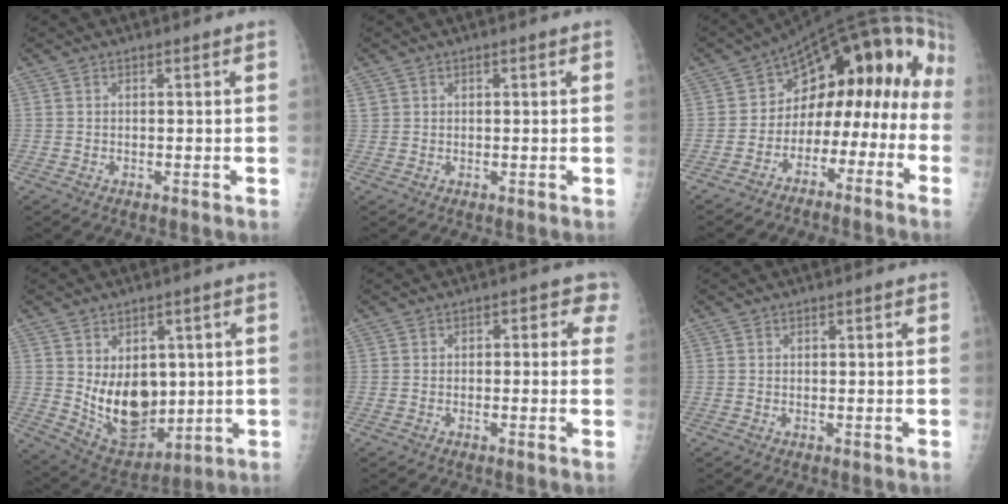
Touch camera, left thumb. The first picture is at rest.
{"total": 1.1, "force": [0.5, 1.0, 0.1], "torque": [0.010, -0.002, 0.007]}
{"total": 17.3, "force": [-6.0, 10.7, 12.2], "torque": [-0.136, 0.113, -0.097]}
{"total": 14.1, "force": [0.7, 9.6, 10.4], "torque": [-0.113, -0.025, 0.040]}
{"total": 2.5, "force": [0.4, 2.0, 1.3], "torque": [0.020, 0.009, -0.014]}
{"total": 0.0}